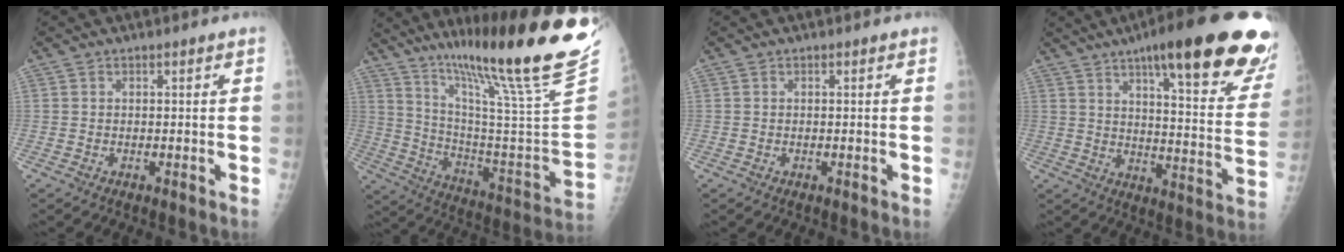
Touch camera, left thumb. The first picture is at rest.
{"total": 31.3, "force": [23.3, 1.3, 20.9], "torque": [-0.316, -0.134, 0.353]}
{"total": 0.0}
{"total": 27.8, "force": [17.5, 5.5, 20.9], "torque": [-0.241, -0.057, 0.233]}